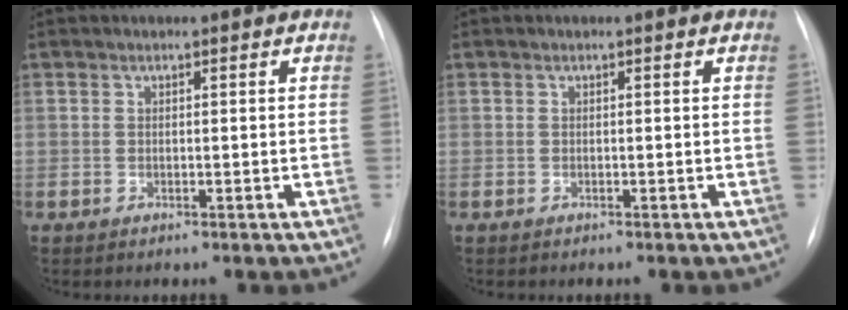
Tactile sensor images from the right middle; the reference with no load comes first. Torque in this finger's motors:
{"motor_torque": [-0.24, -0.18, 0.10, 0.01]}